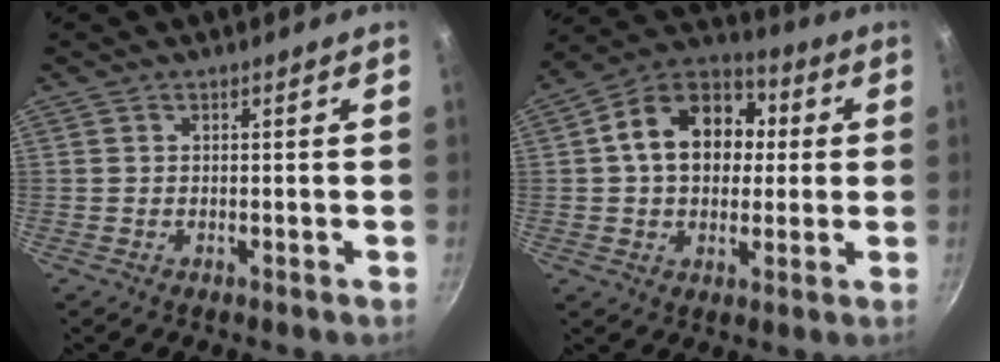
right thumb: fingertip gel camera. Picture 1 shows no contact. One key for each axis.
{"total": 16.5, "fx": 2.2, "fy": 12.3, "fz": 10.8, "tx": -0.147, "ty": 0.030, "tz": 0.018}